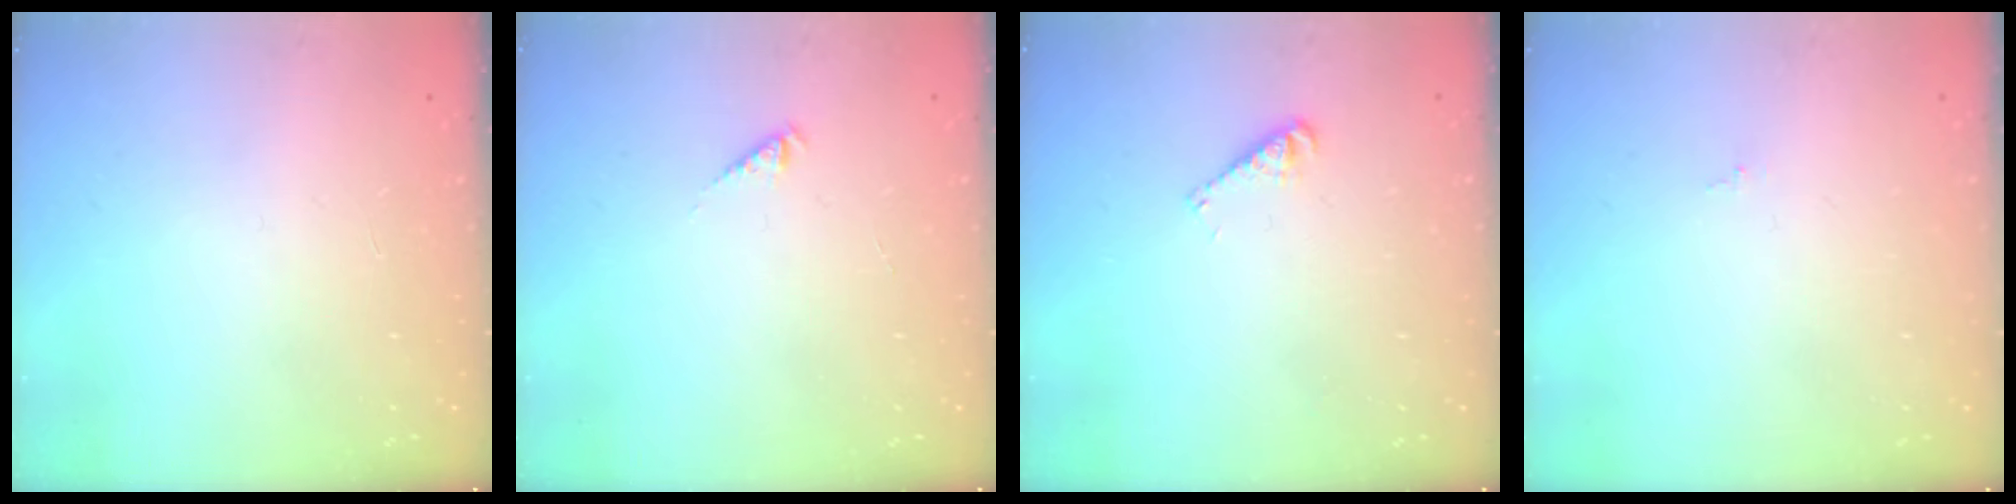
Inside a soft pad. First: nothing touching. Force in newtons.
{"total": 0.5, "press": 0.5, "slide": 0.2}
{"total": 2.9, "press": 2.9, "slide": 0.3}
{"total": 0.0}